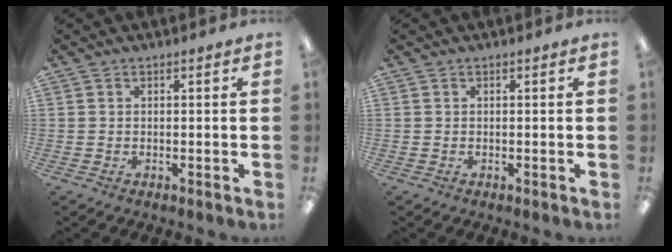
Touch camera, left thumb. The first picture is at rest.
{"total": 0.0}